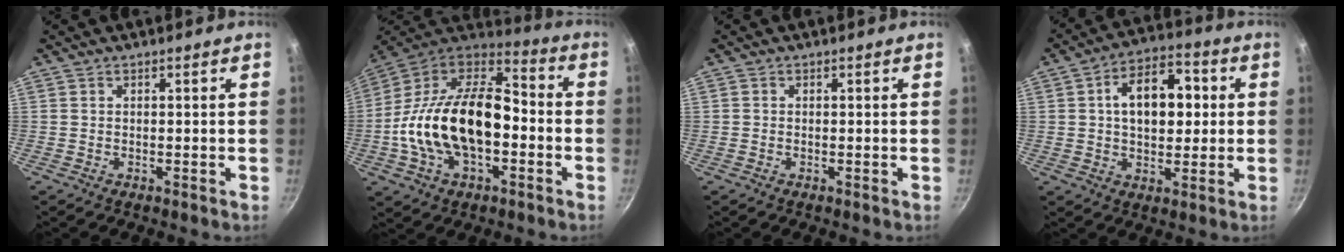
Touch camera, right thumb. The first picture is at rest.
{"total": 24.7, "force": [-3.9, 14.5, 19.6], "torque": [-0.345, 0.052, -0.080]}
{"total": 0.0}
{"total": 13.1, "force": [1.9, 8.2, 10.0], "torque": [-0.117, 0.017, 0.020]}